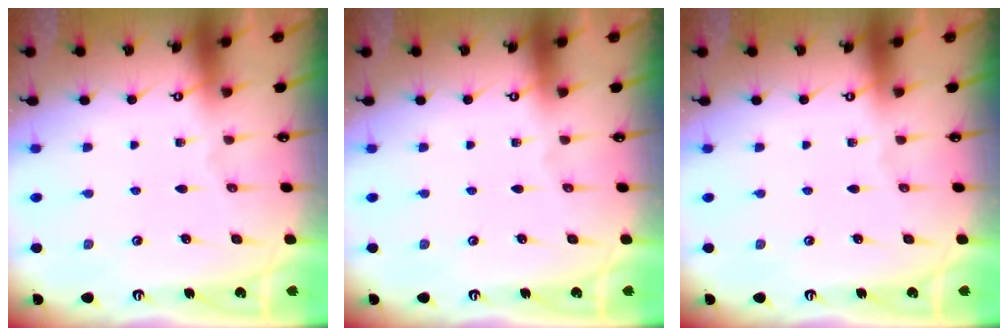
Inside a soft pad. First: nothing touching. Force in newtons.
{"total": 0.0}
{"total": 0.0}